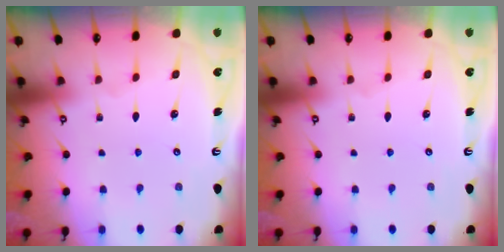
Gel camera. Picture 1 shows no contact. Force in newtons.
{"total": 0.0}